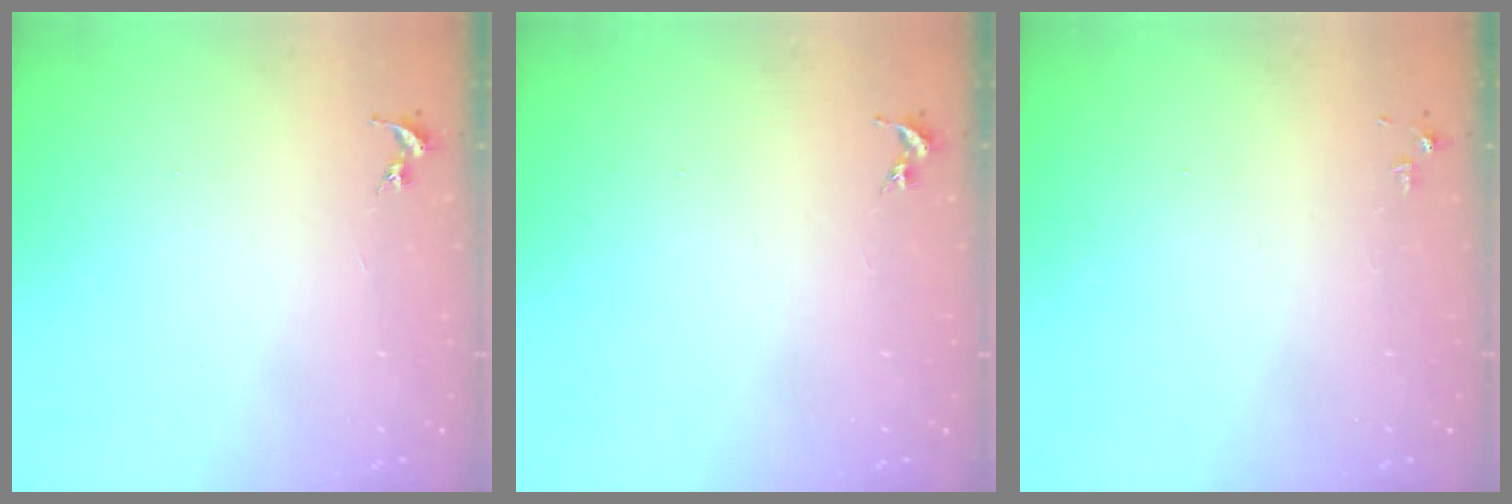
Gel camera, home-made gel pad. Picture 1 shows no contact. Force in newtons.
{"total": 0.0}
{"total": 2.8, "press": 2.8, "slide": 0.4}